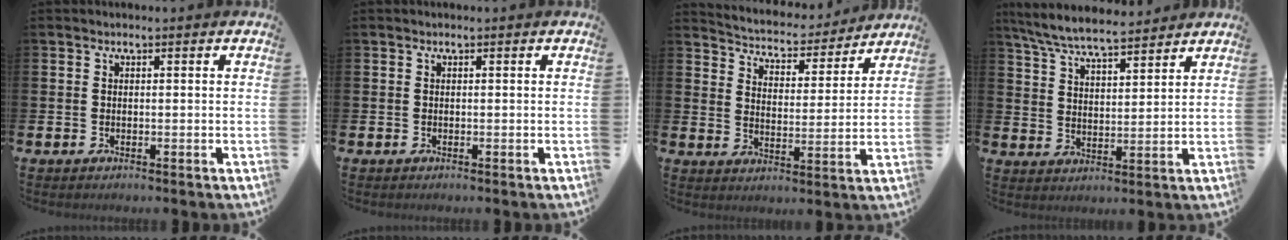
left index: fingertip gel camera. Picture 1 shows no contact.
{"total": 0.0}
{"total": 5.0, "force": [4.8, 1.4, 0.3], "torque": [-0.028, -0.046, 0.076]}
{"total": 7.1, "force": [6.7, 0.8, 2.1], "torque": [-0.064, -0.032, 0.122]}